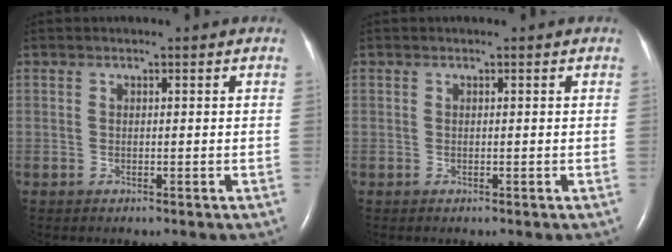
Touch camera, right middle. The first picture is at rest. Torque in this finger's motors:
{"motor_torque": [-0.18, 0.02, 0.05, 0.00]}